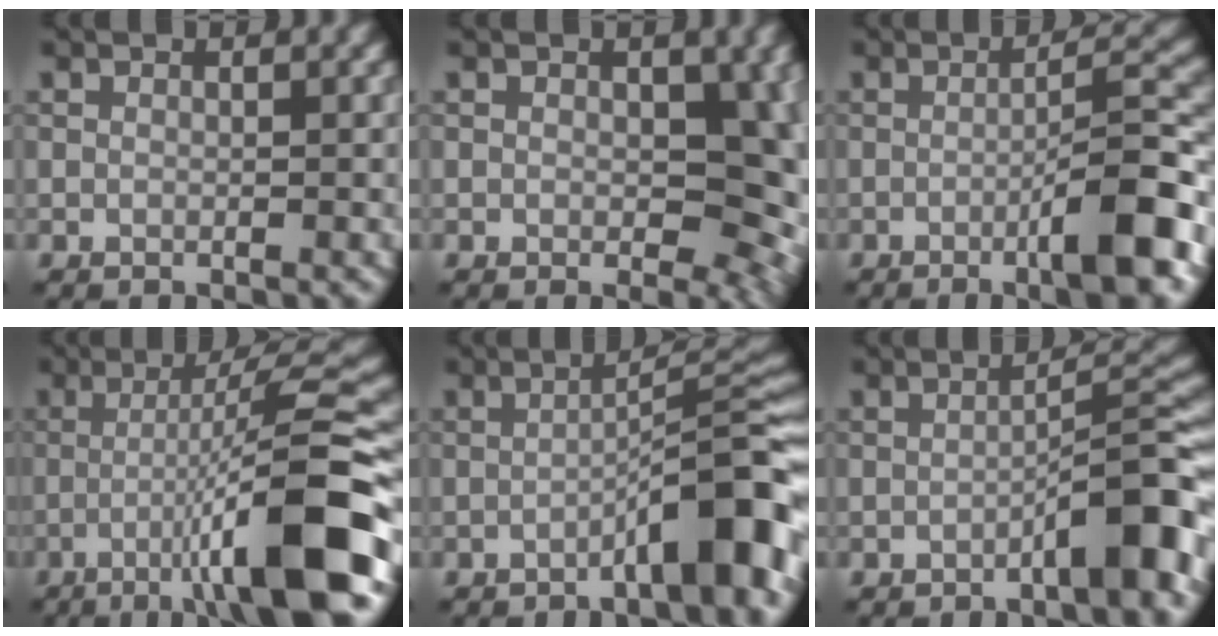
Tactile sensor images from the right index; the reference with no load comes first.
{"total": 8.4, "force": [0.1, 5.3, 6.6], "torque": [-0.055, -0.004, 0.006]}
{"total": 7.7, "force": [-2.9, 1.0, 7.1], "torque": [-0.097, 0.019, -0.055]}
{"total": 11.8, "force": [-3.9, 1.4, 11.1], "torque": [-0.146, 0.026, -0.063]}
{"total": 7.7, "force": [-3.5, 1.3, 6.8], "torque": [-0.087, 0.025, -0.060]}
{"total": 6.3, "force": [-2.9, 0.9, 5.5], "torque": [-0.072, 0.024, -0.051]}